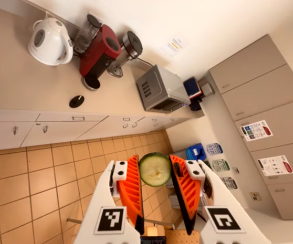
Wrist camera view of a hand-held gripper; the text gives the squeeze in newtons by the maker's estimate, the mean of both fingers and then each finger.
{"total": 9.0, "left": 8.9, "right": 9.1}